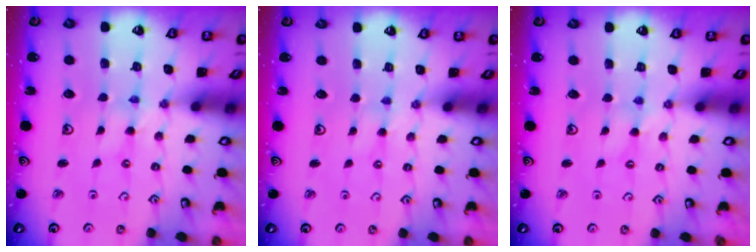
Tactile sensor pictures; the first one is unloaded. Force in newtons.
{"total": 1.4, "press": 1.3, "slide": 0.4}
{"total": 0.5, "press": 0.5, "slide": 0.2}